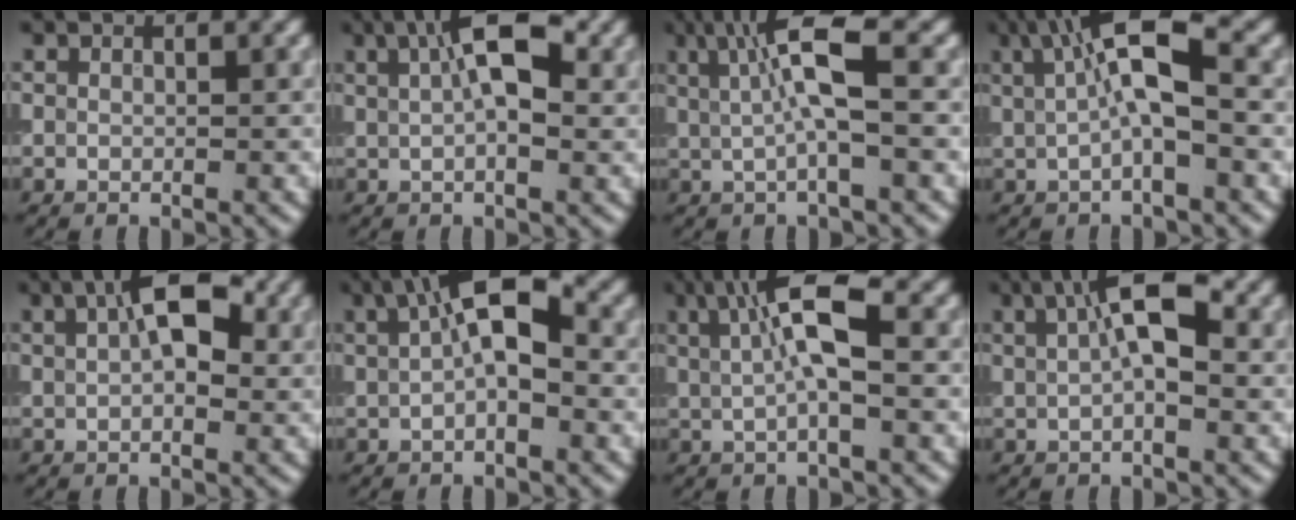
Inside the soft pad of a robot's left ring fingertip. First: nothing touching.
{"total": 6.5, "force": [2.1, 2.5, 5.6], "torque": [-0.085, 0.013, 0.025]}
{"total": 5.6, "force": [1.3, 1.1, 5.3], "torque": [-0.099, 0.006, 0.020]}
{"total": 6.4, "force": [1.3, 1.7, 6.0], "torque": [-0.101, 0.013, 0.017]}
{"total": 6.3, "force": [2.2, 3.0, 5.1], "torque": [-0.076, 0.015, 0.023]}
{"total": 6.3, "force": [1.5, 2.3, 5.7], "torque": [-0.096, 0.015, 0.016]}
{"total": 5.8, "force": [1.4, 1.6, 5.4], "torque": [-0.096, 0.007, 0.020]}
{"total": 6.0, "force": [1.7, 2.1, 5.3], "torque": [-0.083, 0.010, 0.021]}